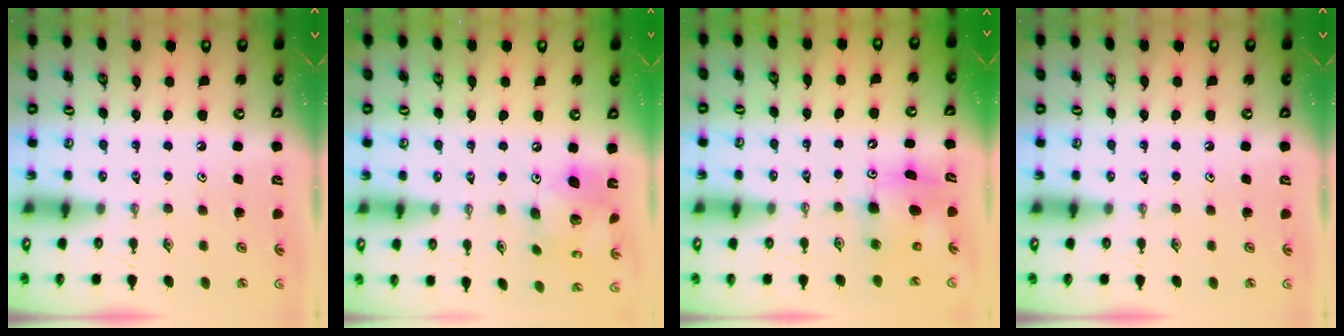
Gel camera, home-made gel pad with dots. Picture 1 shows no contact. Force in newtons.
{"total": 14.9, "press": 14.8, "slide": 1.3}
{"total": 8.0, "press": 7.7, "slide": 2.1}
{"total": 0.0}